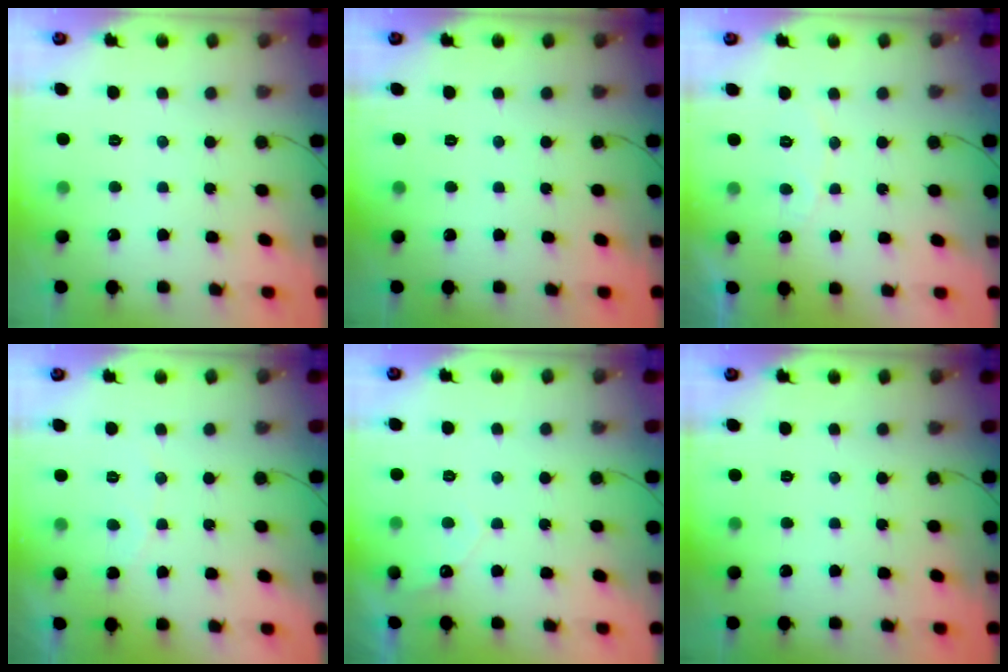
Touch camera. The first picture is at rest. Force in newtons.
{"total": 0.0}
{"total": 4.4, "press": 4.4, "slide": 0.3}
{"total": 2.8, "press": 2.8, "slide": 0.1}
{"total": 3.1, "press": 3.1, "slide": 0.1}
{"total": 0.0}